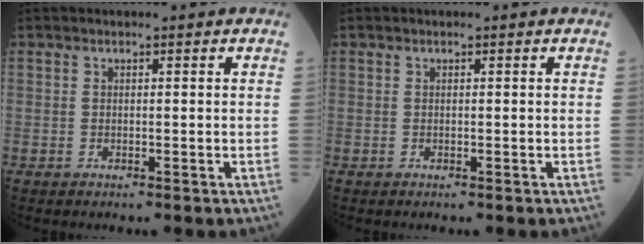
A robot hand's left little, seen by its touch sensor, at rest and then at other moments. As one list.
[{"total": 0.0}]